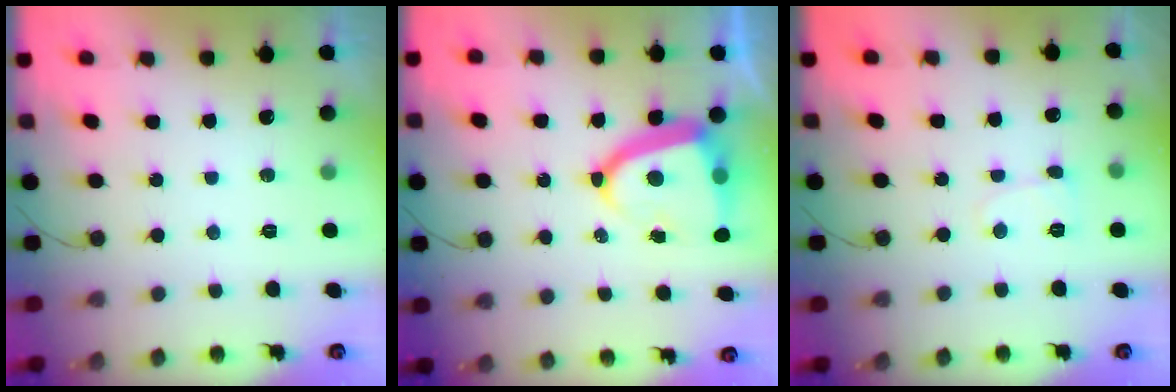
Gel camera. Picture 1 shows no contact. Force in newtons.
{"total": 13.4, "press": 13.3, "slide": 1.6}
{"total": 4.3, "press": 4.3, "slide": 0.5}